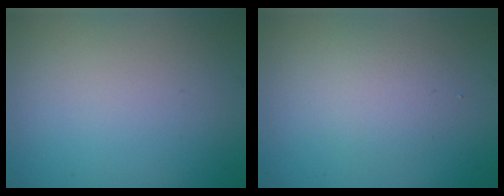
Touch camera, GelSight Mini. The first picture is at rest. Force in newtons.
{"total": 2.2, "press": 2.2, "slide": 0.2}